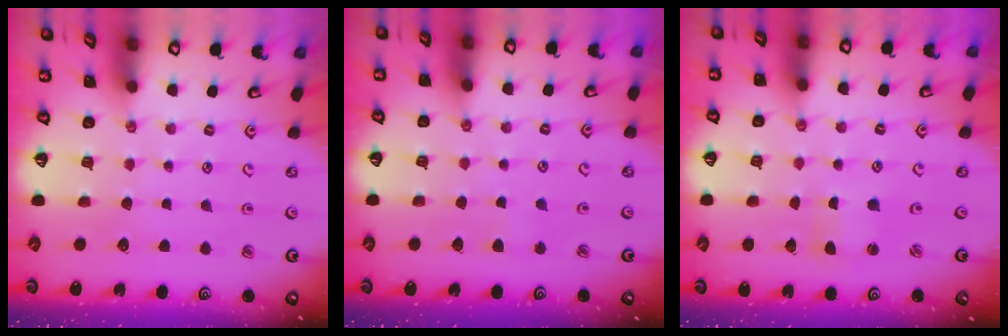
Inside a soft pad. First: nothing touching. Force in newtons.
{"total": 2.7, "press": 2.6, "slide": 0.5}
{"total": 1.2, "press": 1.2, "slide": 0.3}